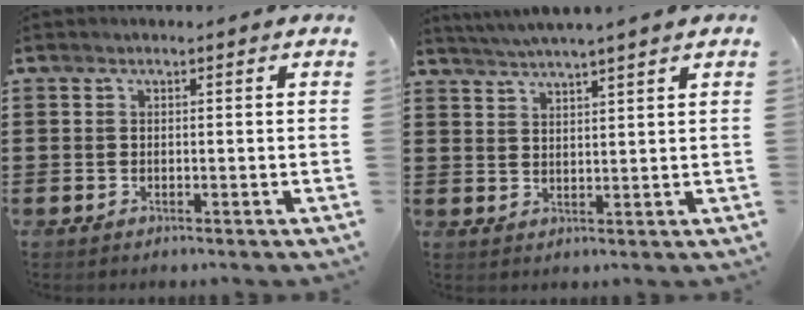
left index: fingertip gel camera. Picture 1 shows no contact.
{"total": 3.4, "force": [3.1, -0.5, 1.2], "torque": [-0.033, -0.010, 0.056]}